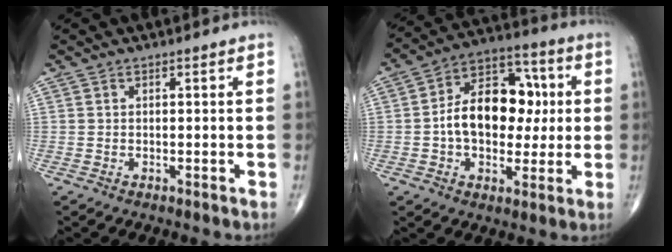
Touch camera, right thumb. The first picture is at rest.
{"total": 16.3, "force": [0.5, 10.9, 12.1], "torque": [-0.152, 0.032, 0.003]}